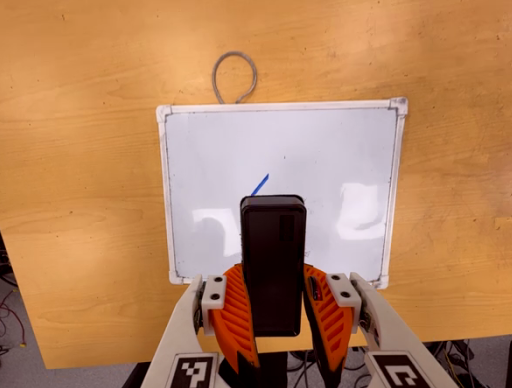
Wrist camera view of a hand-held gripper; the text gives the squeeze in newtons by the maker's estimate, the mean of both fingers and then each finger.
{"total": 8.0, "left": 6.2, "right": 9.7}